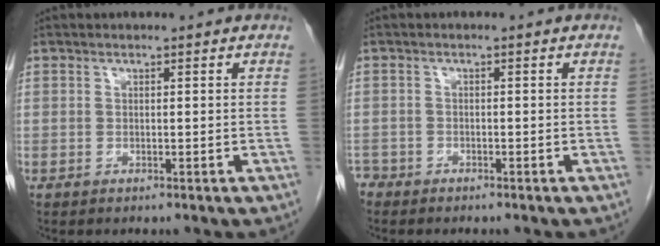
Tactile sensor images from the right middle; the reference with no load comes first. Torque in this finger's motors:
{"motor_torque": [0.57, -0.17, 0.24, -0.03]}